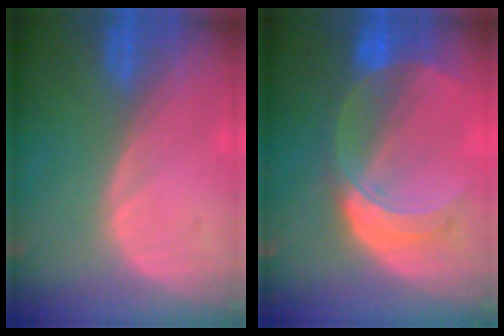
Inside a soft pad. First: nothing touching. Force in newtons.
{"total": 7.7, "press": 6.7, "slide": 3.8}